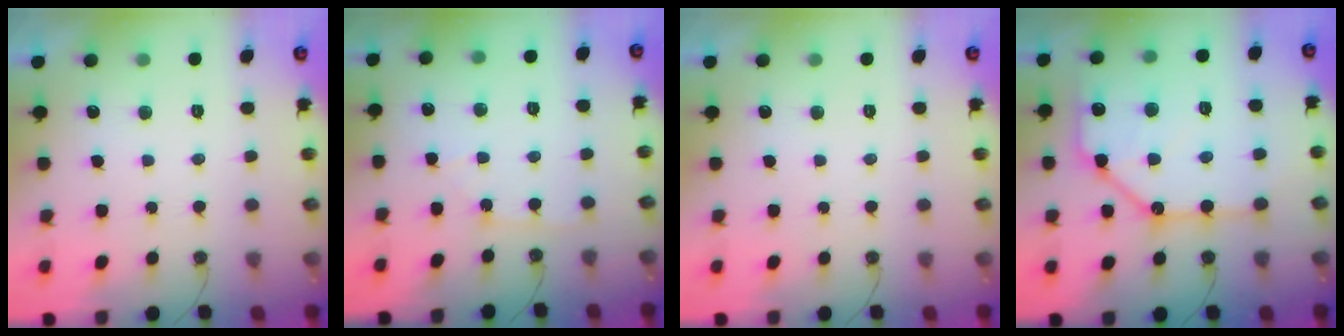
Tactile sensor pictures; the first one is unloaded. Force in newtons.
{"total": 3.6, "press": 3.5, "slide": 0.6}
{"total": 0.0}
{"total": 16.5, "press": 16.4, "slide": 1.9}